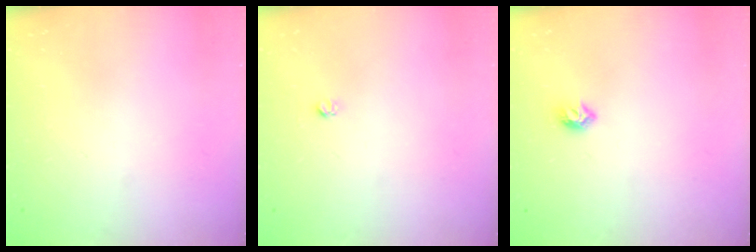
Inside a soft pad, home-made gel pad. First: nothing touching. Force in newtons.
{"total": 2.7, "press": 2.7, "slide": 0.3}
{"total": 5.5, "press": 5.4, "slide": 1.2}